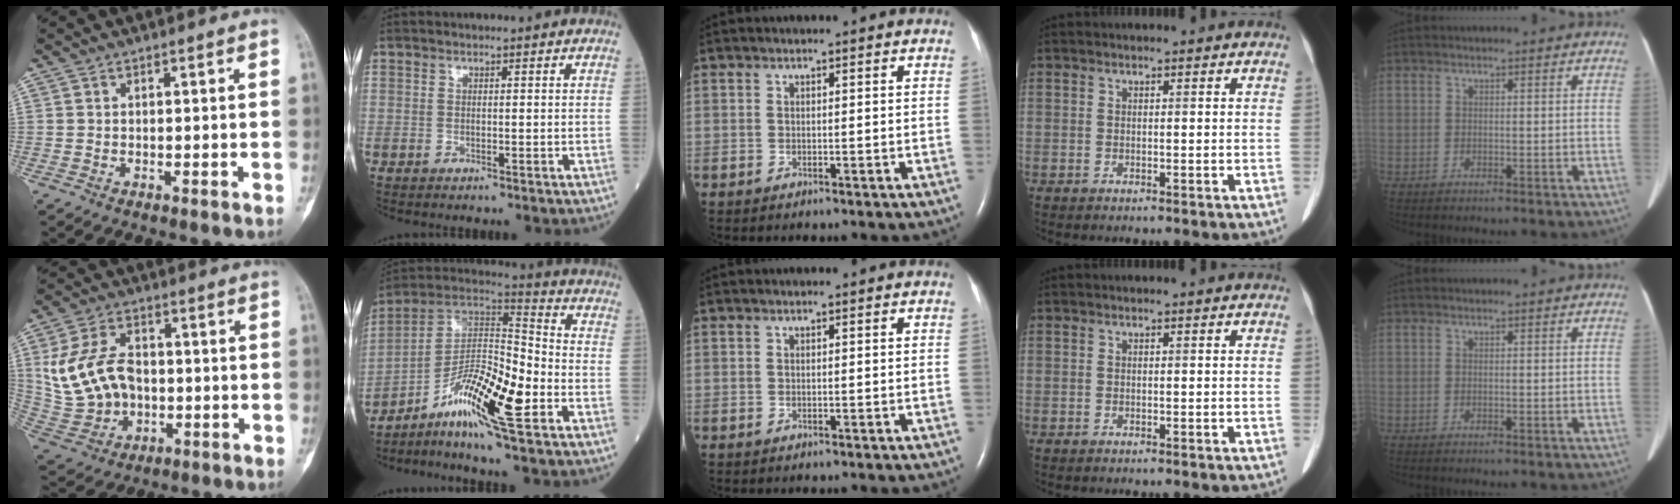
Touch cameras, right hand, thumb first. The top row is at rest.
{"thumb": {"total": 14.5, "force": [0.6, 10.9, 9.6], "torque": [-0.166, 0.013, 0.024]}, "index": {"total": 14.5, "force": [-6.2, 1.7, 13.0], "torque": [-0.235, 0.004, -0.116]}}